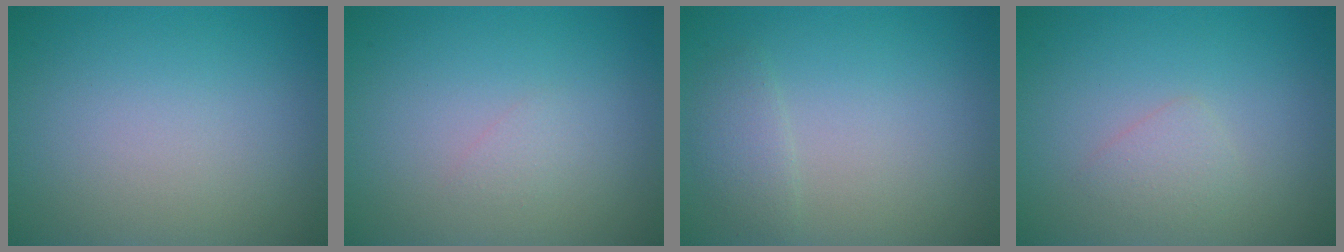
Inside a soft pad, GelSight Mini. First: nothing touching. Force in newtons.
{"total": 0.7, "press": 0.7, "slide": 0.1}
{"total": 1.5, "press": 1.5, "slide": 0.1}
{"total": 1.3, "press": 1.3, "slide": 0.1}